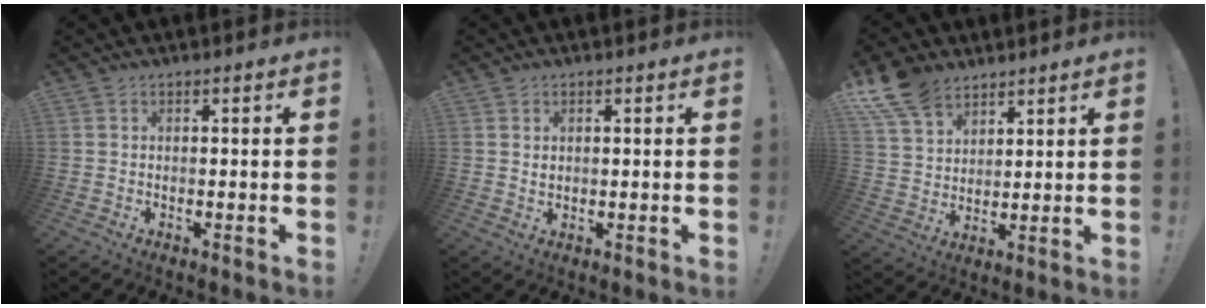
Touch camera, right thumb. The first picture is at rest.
{"total": 1.1, "force": [0.5, 0.9, 0.4], "torque": [-0.008, 0.001, 0.010]}
{"total": 11.6, "force": [8.4, 6.6, 4.3], "torque": [-0.092, -0.046, 0.166]}